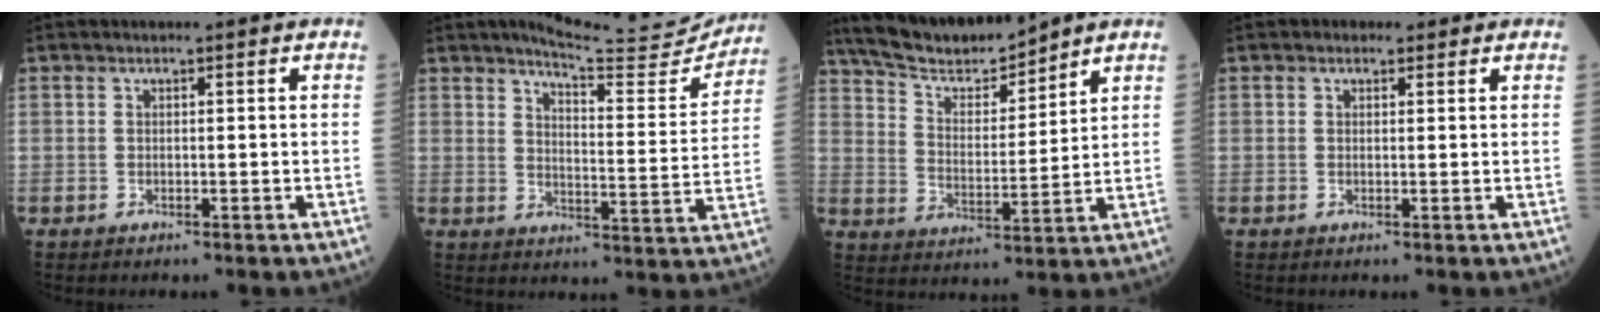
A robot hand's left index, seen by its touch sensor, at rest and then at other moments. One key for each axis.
{"total": 15.6, "fx": 14.7, "fy": 1.6, "fz": 4.8, "tx": -0.065, "ty": -0.049, "tz": 0.177}
{"total": 12.0, "fx": 11.1, "fy": 1.5, "fz": 4.3, "tx": -0.082, "ty": 0.007, "tz": 0.205}
{"total": 1.7, "fx": 1.1, "fy": 1.3, "fz": 0.3, "tx": -0.003, "ty": 0.006, "tz": 0.011}